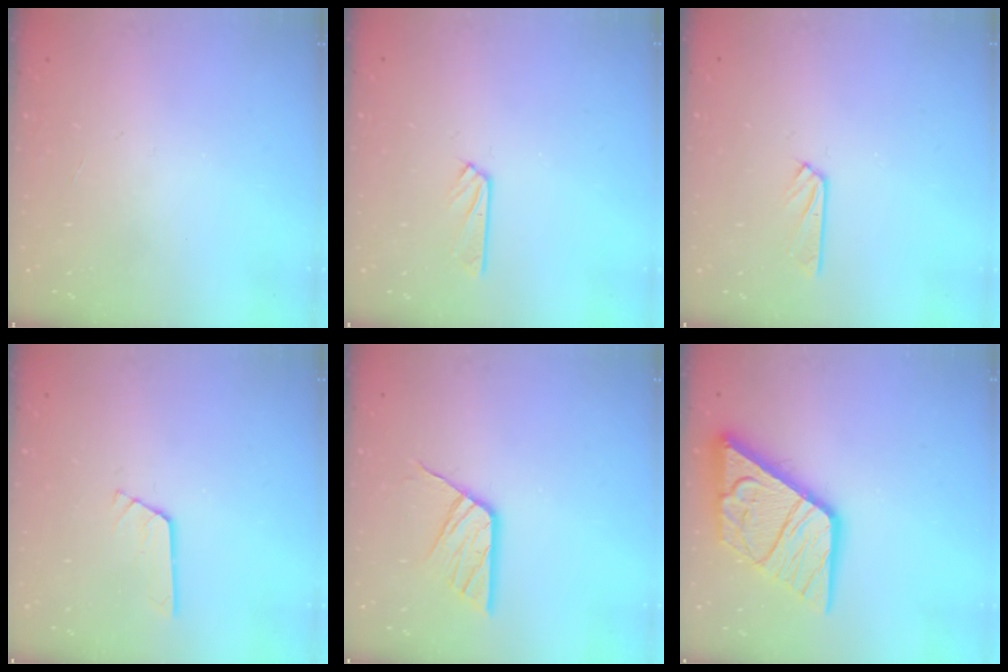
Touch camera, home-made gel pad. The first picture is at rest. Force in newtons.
{"total": 2.6, "press": 2.5, "slide": 0.3}
{"total": 2.6, "press": 2.5, "slide": 0.3}
{"total": 2.9, "press": 2.9, "slide": 0.1}
{"total": 11.4, "press": 11.4, "slide": 1.0}
{"total": 20.2, "press": 20.1, "slide": 2.2}